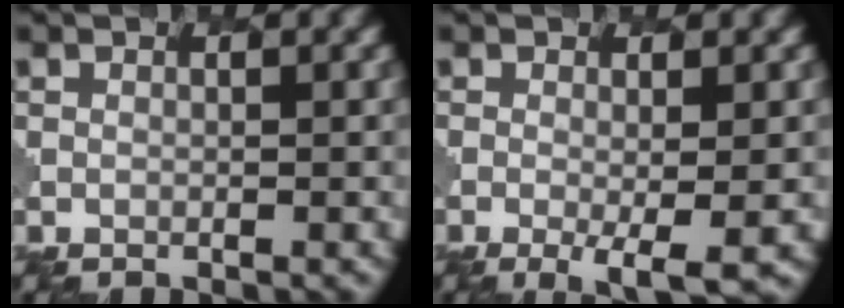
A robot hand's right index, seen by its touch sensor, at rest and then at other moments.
{"total": 3.6, "force": [-1.0, 0.7, 3.4], "torque": [-0.058, -0.008, -0.010]}